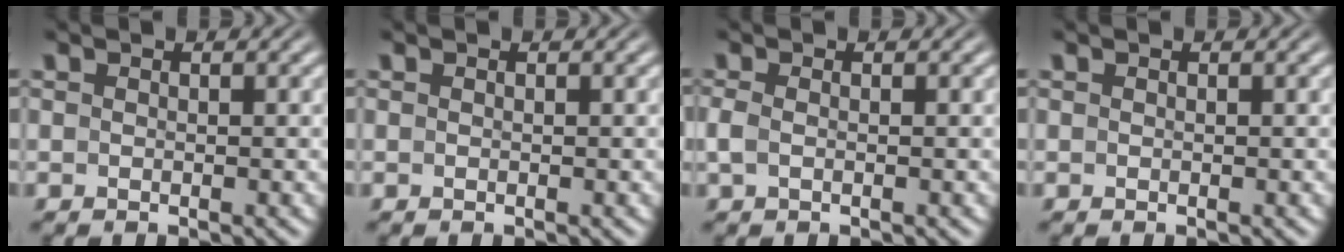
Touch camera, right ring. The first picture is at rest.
{"total": 0.0}
{"total": 1.2, "force": [-0.5, 0.6, 1.0], "torque": [-0.039, -0.013, 0.000]}
{"total": 0.0}